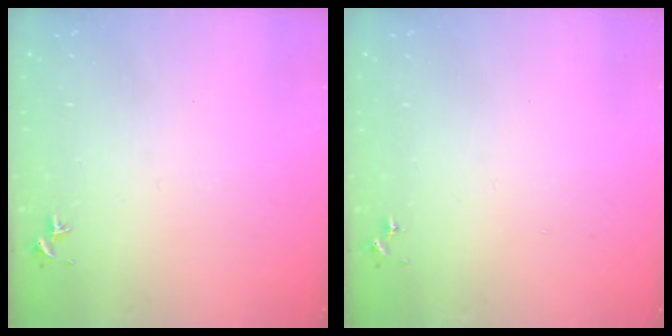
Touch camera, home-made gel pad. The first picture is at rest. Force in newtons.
{"total": 0.0}